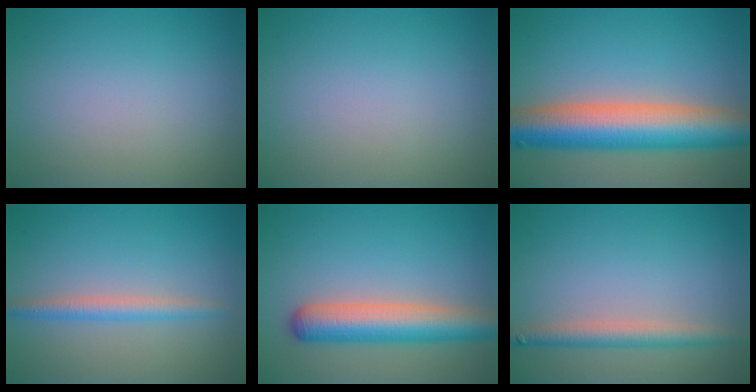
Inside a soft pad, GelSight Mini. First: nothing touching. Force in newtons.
{"total": 0.0}
{"total": 10.2, "press": 10.2, "slide": 0.6}
{"total": 2.2, "press": 2.2, "slide": 0.0}
{"total": 6.0, "press": 6.0, "slide": 0.3}
{"total": 2.6, "press": 2.6, "slide": 0.1}